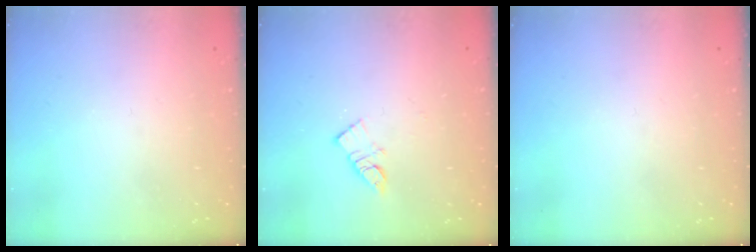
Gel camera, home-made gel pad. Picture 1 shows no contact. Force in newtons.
{"total": 6.7, "press": 6.7, "slide": 0.1}
{"total": 0.0}